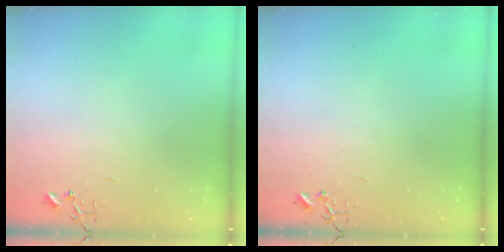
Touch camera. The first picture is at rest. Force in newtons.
{"total": 0.0}